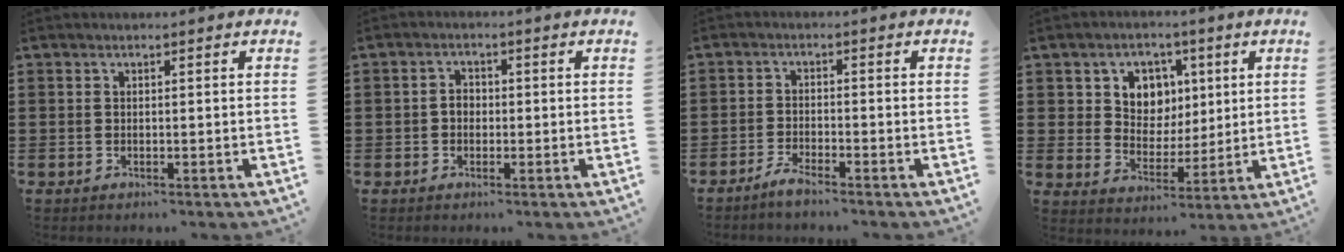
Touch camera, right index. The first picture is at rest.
{"total": 2.0, "force": [-0.3, 1.5, 1.3], "torque": [-0.026, 0.005, -0.008]}
{"total": 2.3, "force": [-2.2, 0.0, 0.8], "torque": [-0.023, 0.001, -0.044]}
{"total": 6.4, "force": [2.5, 5.6, 1.8], "torque": [-0.052, 0.003, 0.041]}